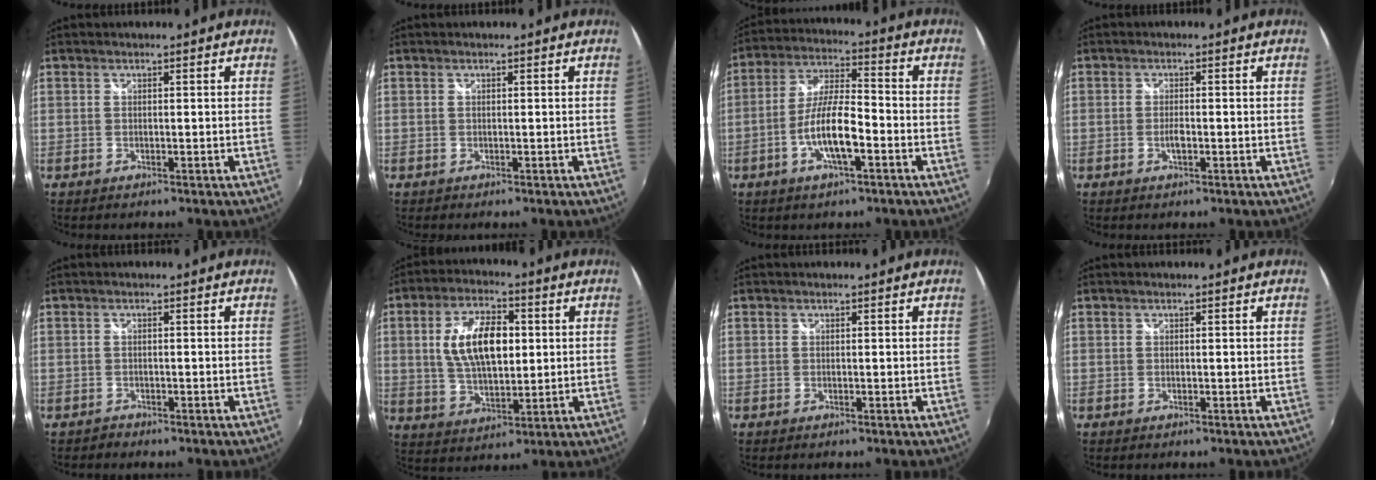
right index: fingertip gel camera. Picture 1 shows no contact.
{"total": 0.0}
{"total": 10.1, "force": [-4.0, 2.5, 9.0], "torque": [-0.182, 0.000, -0.072]}
{"total": 1.8, "force": [-0.6, 0.6, 1.6], "torque": [-0.032, -0.002, -0.011]}
{"total": 1.0, "force": [-0.9, 0.5, -0.1], "torque": [-0.001, 0.001, -0.016]}
{"total": 12.5, "force": [2.0, 6.3, 10.7], "torque": [-0.199, 0.010, 0.040]}
{"total": 0.0}
{"total": 0.0}